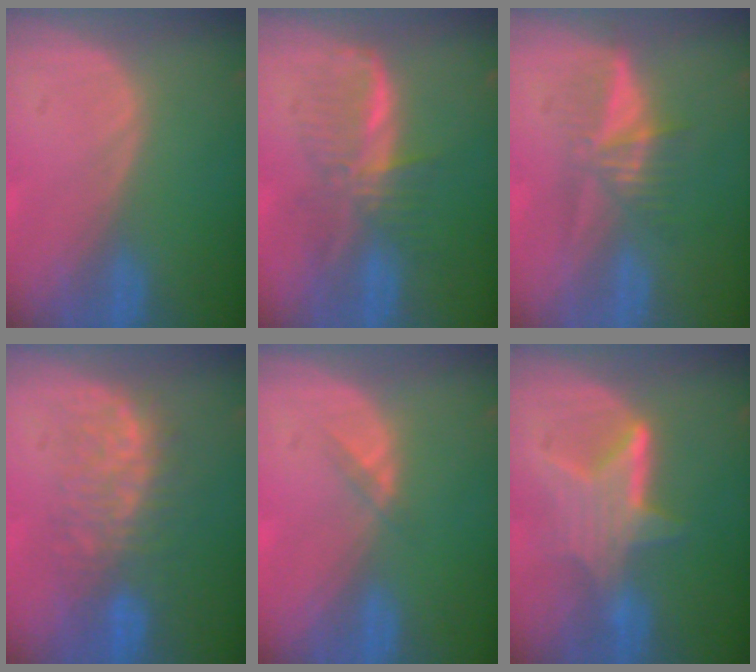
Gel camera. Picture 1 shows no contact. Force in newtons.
{"total": 6.2, "press": 6.1, "slide": 0.6}
{"total": 5.2, "press": 5.1, "slide": 1.2}
{"total": 7.9, "press": 7.7, "slide": 1.8}
{"total": 1.4, "press": 1.1, "slide": 0.8}
{"total": 6.2, "press": 6.1, "slide": 0.9}